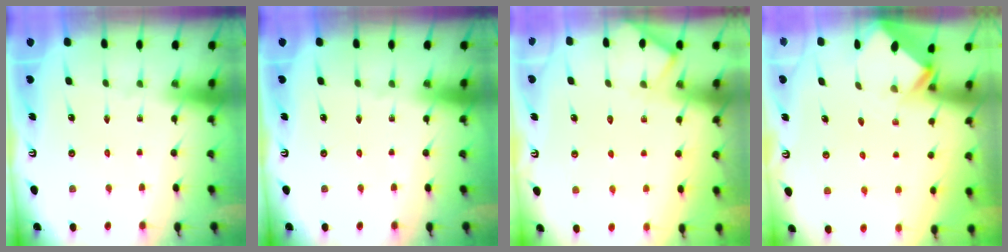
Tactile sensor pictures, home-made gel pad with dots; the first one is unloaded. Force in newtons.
{"total": 0.0}
{"total": 4.7, "press": 4.7, "slide": 0.4}
{"total": 2.6, "press": 2.6, "slide": 0.2}